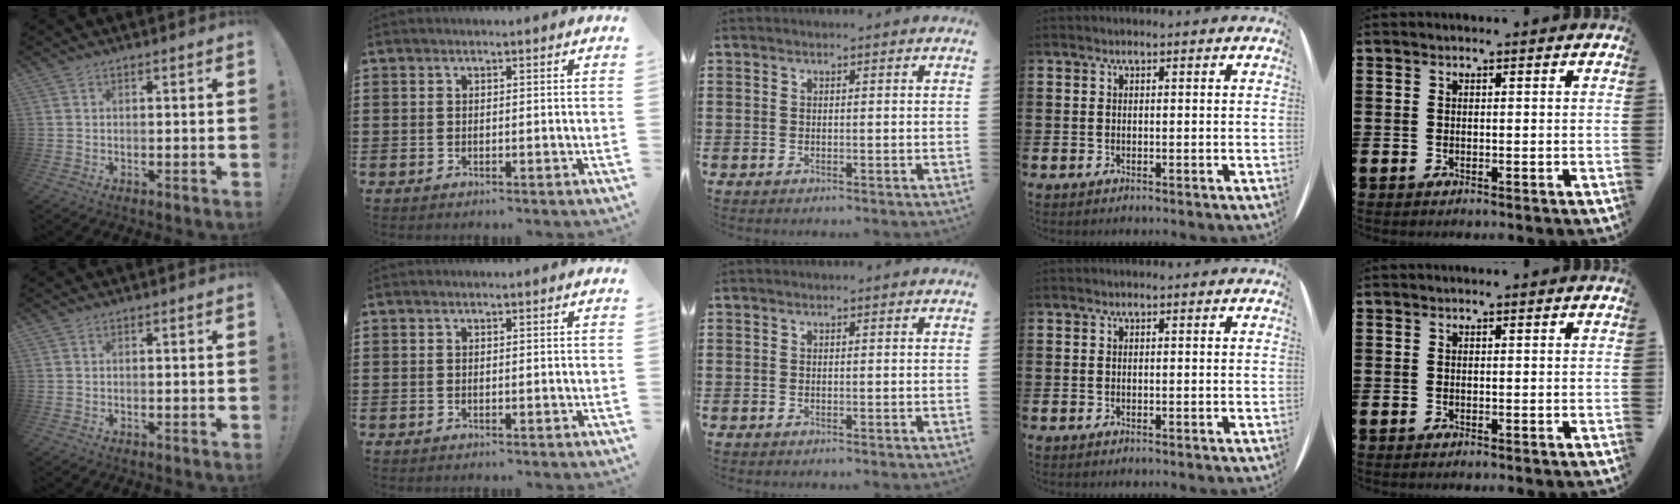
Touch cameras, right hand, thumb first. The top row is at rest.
{}